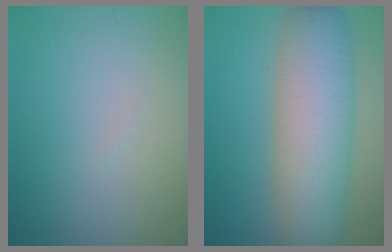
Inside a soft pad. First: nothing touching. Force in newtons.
{"total": 10.3, "press": 10.3, "slide": 0.2}